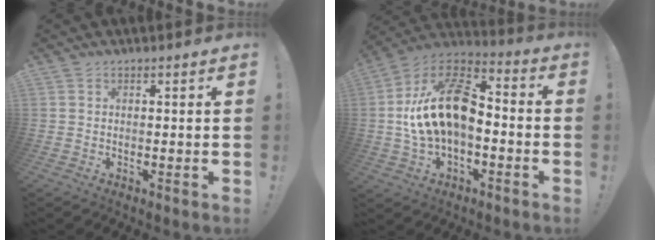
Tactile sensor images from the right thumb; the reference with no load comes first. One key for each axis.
{"total": 19.3, "fx": 0.5, "fy": 11.8, "fz": 15.4, "tx": -0.264, "ty": 0.013, "tz": 0.016}